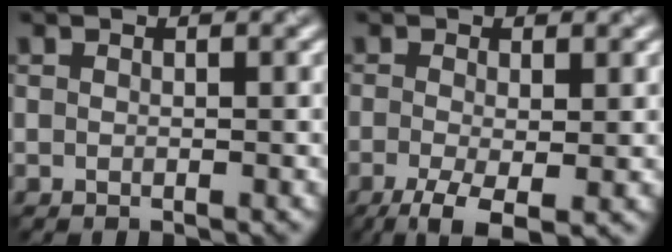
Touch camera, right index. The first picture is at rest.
{"total": 5.0, "force": [-1.9, 1.6, 4.3], "torque": [-0.088, -0.008, -0.036]}